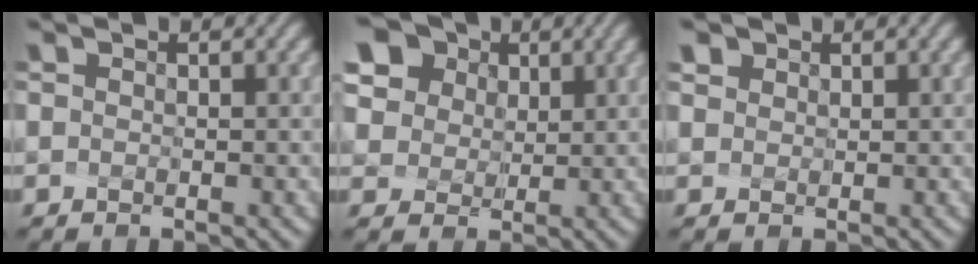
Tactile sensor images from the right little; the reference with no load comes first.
{"total": 10.1, "force": [5.4, 7.7, 3.7], "torque": [-0.115, 0.023, 0.102]}
{"total": 1.6, "force": [1.0, 1.1, 0.4], "torque": [-0.008, 0.015, 0.017]}